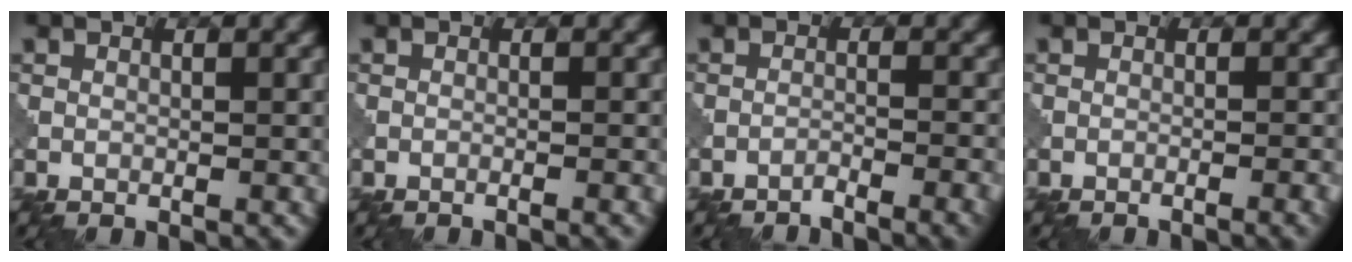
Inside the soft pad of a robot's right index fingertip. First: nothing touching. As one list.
[{"total": 1.3, "force": [-0.7, 0.4, 1.1], "torque": [-0.011, 0.004, -0.017]}, {"total": 3.0, "force": [-2.3, 0.5, 1.9], "torque": [-0.027, 0.003, -0.044]}, {"total": 2.3, "force": [-1.3, 0.6, 1.8], "torque": [-0.018, 0.008, -0.025]}]